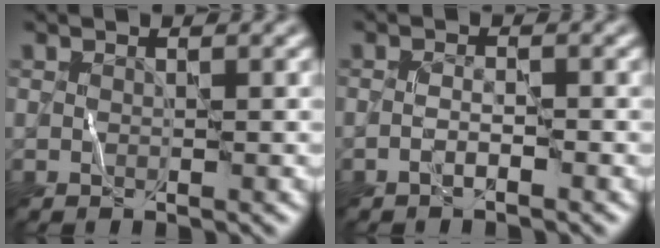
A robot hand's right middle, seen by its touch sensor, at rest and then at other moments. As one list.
[{"total": 0.9, "force": [-0.7, 0.1, 0.6], "torque": [-0.011, 0.003, -0.017]}]